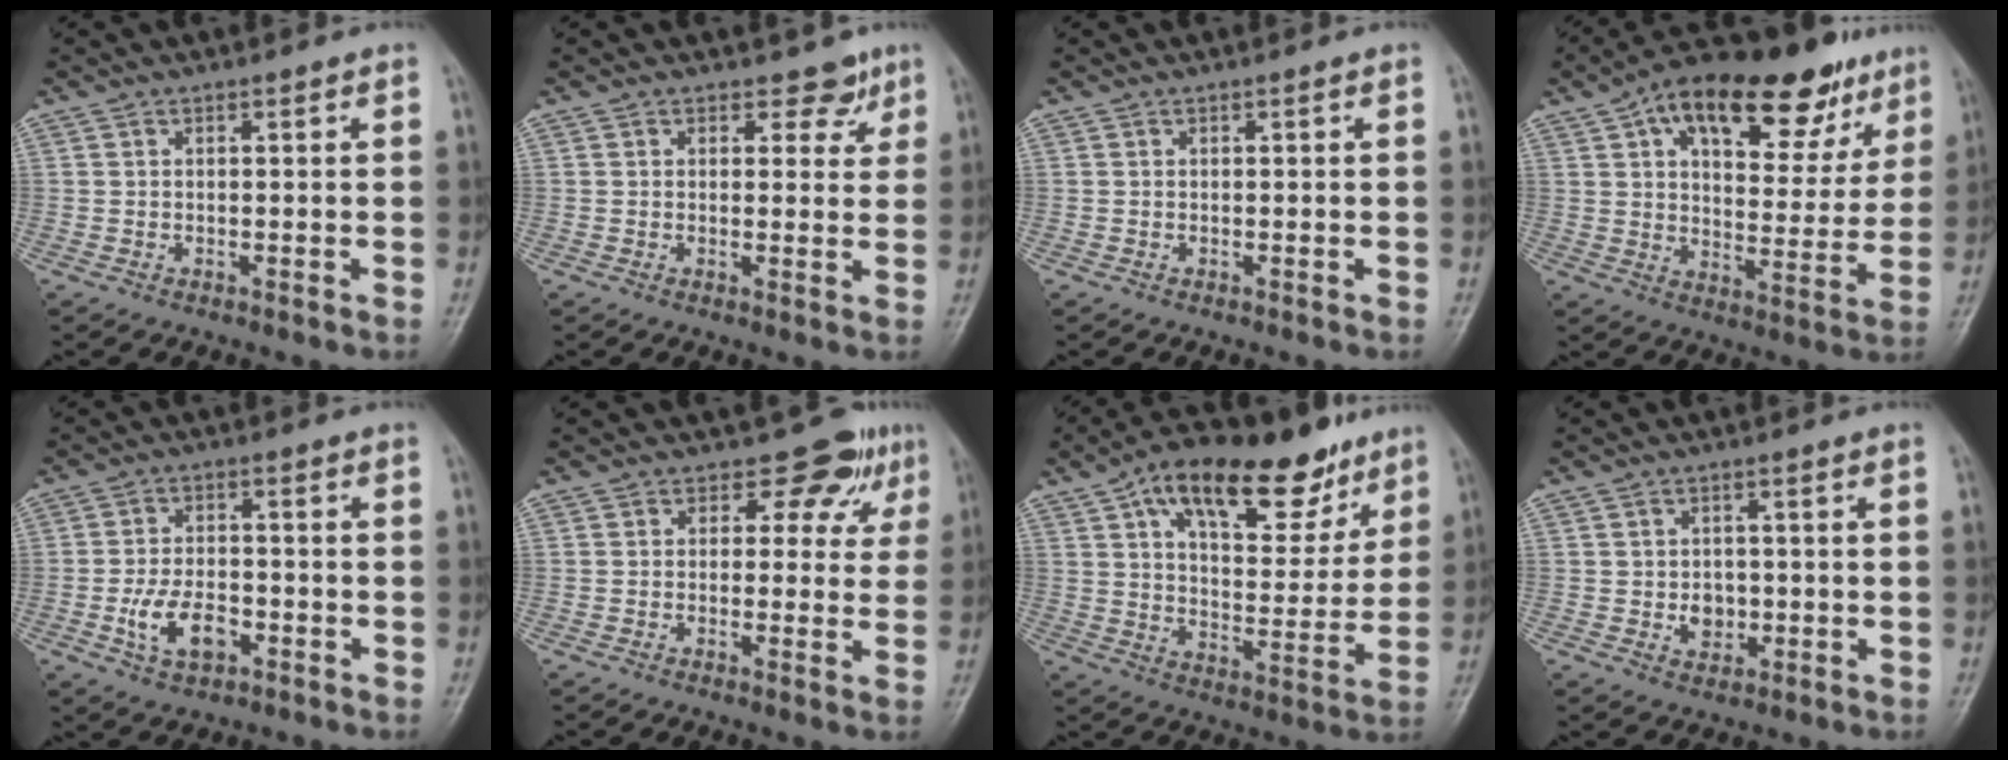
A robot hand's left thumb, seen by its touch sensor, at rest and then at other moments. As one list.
[{"total": 3.6, "force": [2.5, 2.4, 1.0], "torque": [0.016, -0.013, 0.029]}, {"total": 0.0}, {"total": 24.3, "force": [13.2, 11.8, 16.7], "torque": [-0.206, -0.002, 0.196]}, {"total": 7.8, "force": [-2.7, 4.7, 5.6], "torque": [-0.097, 0.013, -0.049]}, {"total": 6.5, "force": [3.5, 4.5, 3.2], "torque": [0.001, -0.011, 0.034]}, {"total": 22.9, "force": [13.6, 10.5, 15.2], "torque": [-0.193, -0.024, 0.215]}, {"total": 4.1, "force": [-0.5, 3.4, 2.3], "torque": [-0.015, 0.003, -0.002]}]